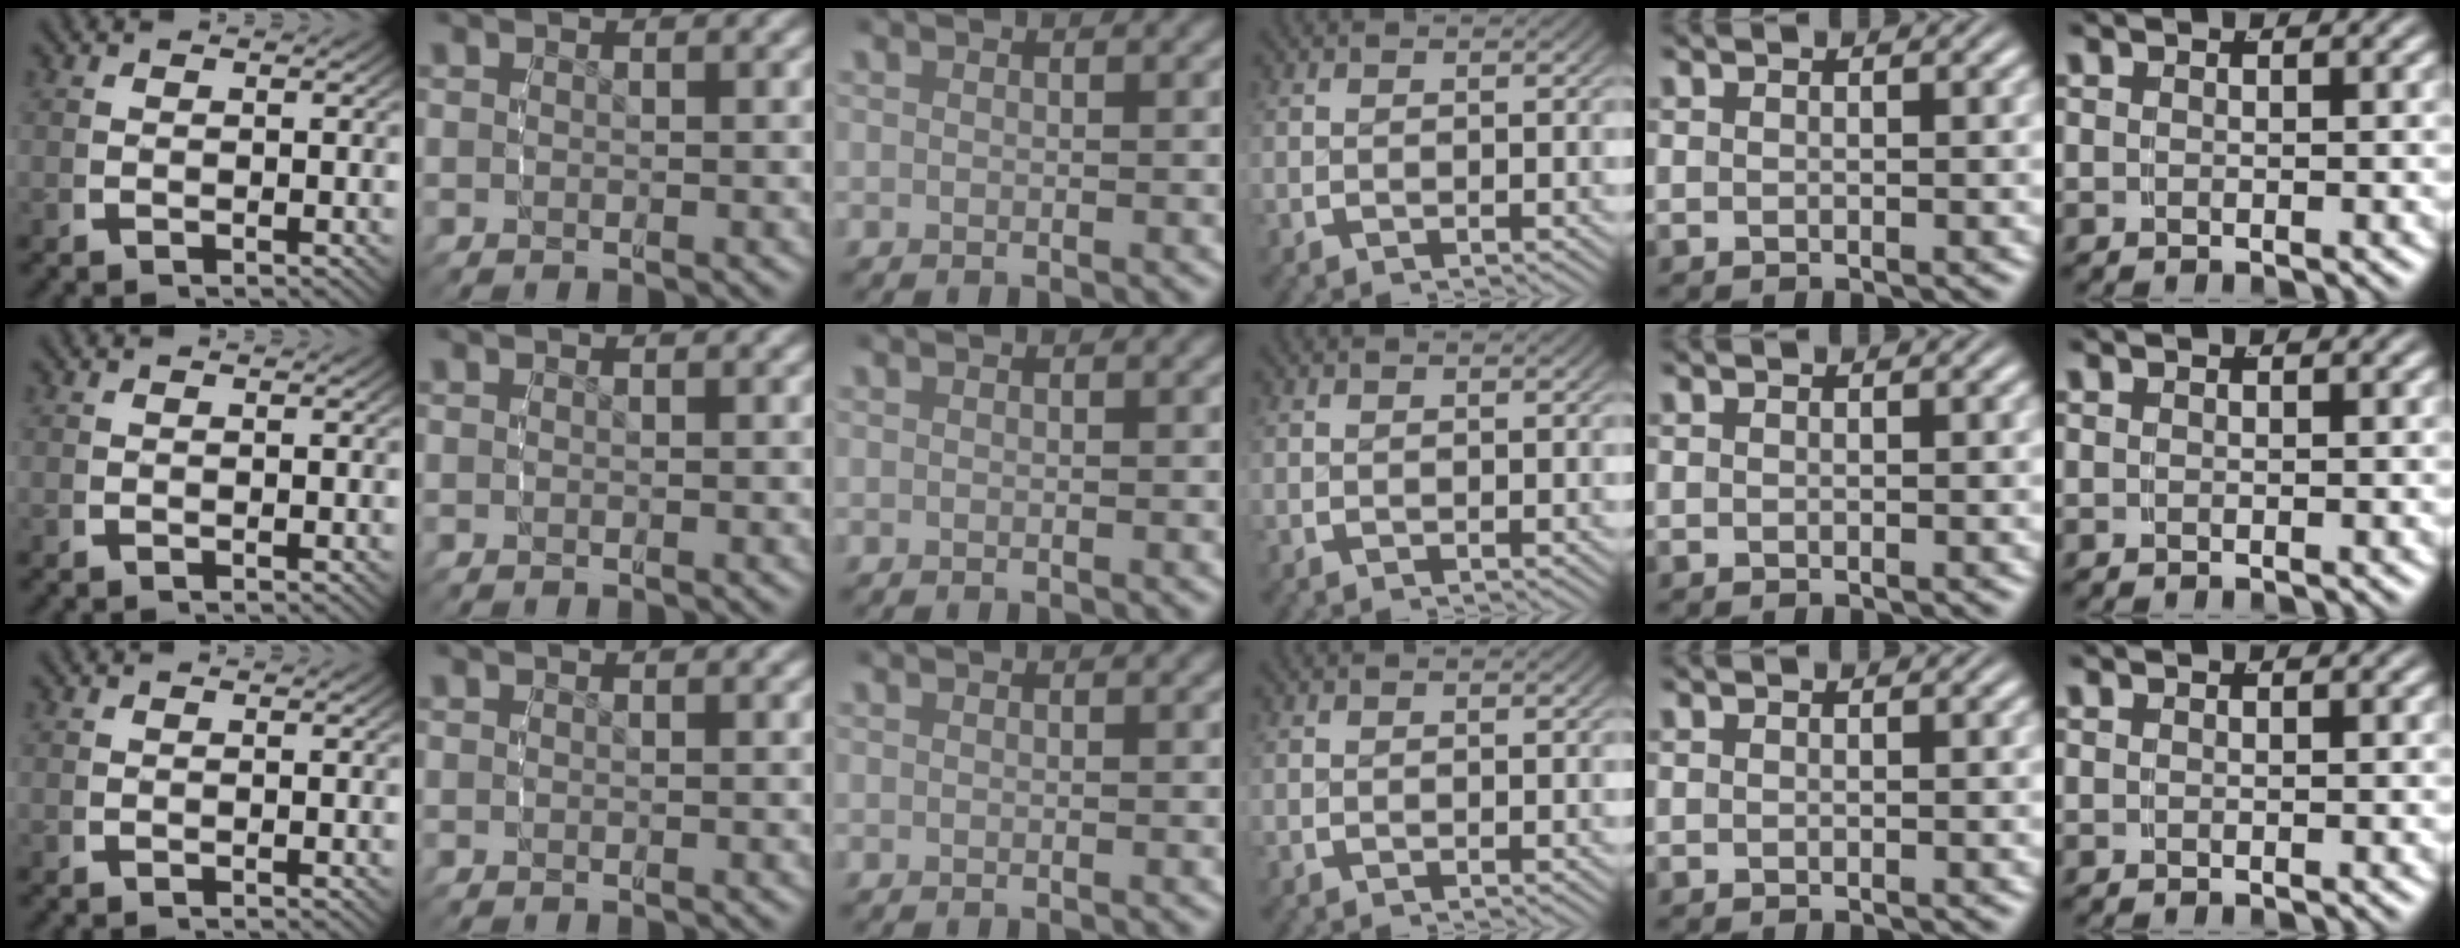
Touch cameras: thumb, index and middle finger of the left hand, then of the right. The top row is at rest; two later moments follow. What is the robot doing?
{"motion": "reach", "object": "shorts"}